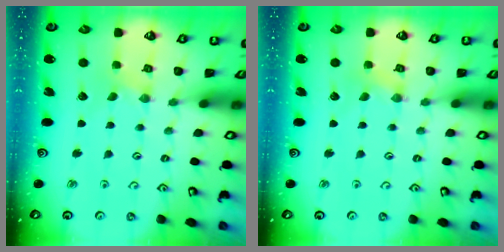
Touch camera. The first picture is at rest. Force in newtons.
{"total": 1.8, "press": 1.7, "slide": 0.4}